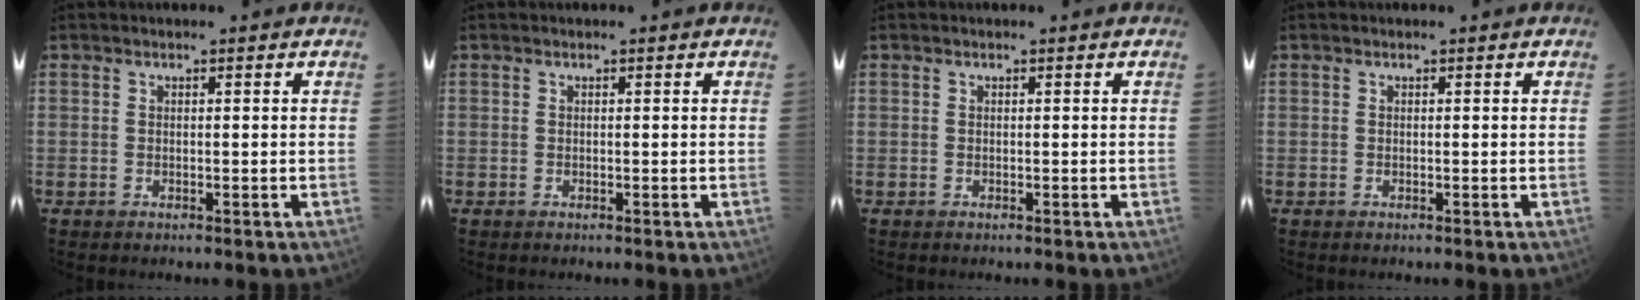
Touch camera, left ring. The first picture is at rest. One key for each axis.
{"total": 0.0}
{"total": 0.0}
{"total": 0.0}